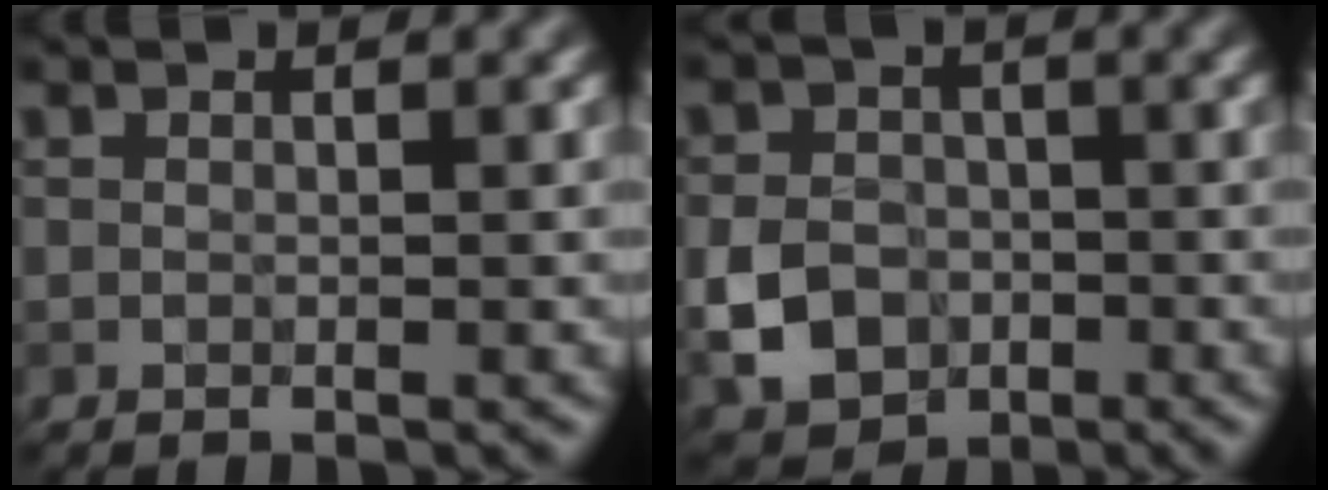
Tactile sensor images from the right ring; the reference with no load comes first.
{"total": 4.6, "force": [-1.4, 3.8, 2.2], "torque": [-0.043, -0.002, -0.033]}